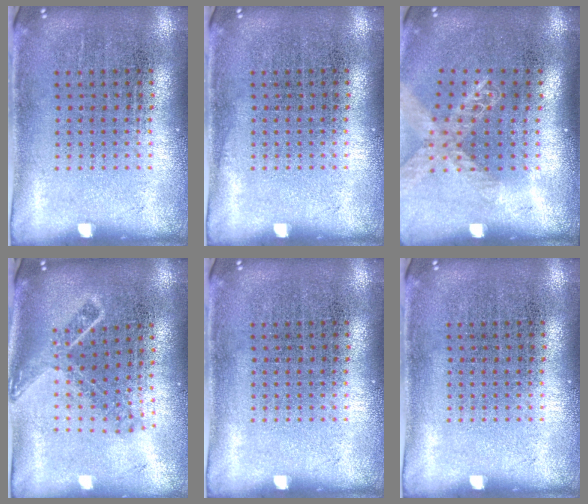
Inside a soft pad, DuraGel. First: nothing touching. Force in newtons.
{"total": 0.0}
{"total": 1.5, "press": 1.2, "slide": 0.8}
{"total": 1.8, "press": 1.3, "slide": 1.3}
{"total": 0.0}
{"total": 0.0}